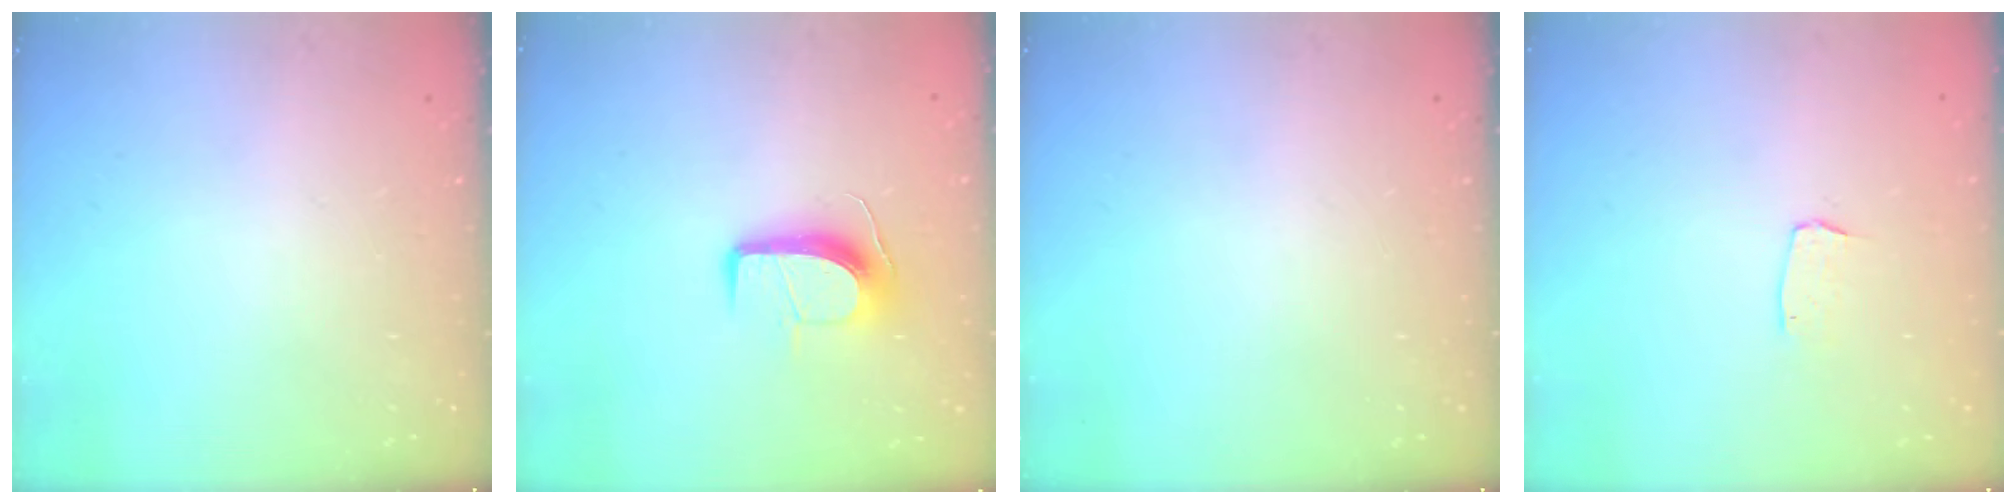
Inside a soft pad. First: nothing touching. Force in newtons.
{"total": 9.9, "press": 9.9, "slide": 0.2}
{"total": 0.0}
{"total": 3.6, "press": 3.6, "slide": 0.3}